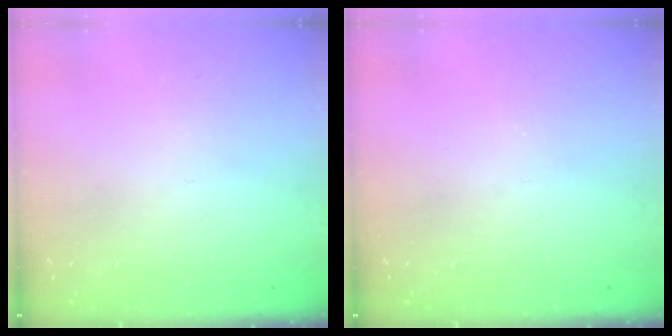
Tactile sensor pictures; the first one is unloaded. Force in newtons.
{"total": 0.0}